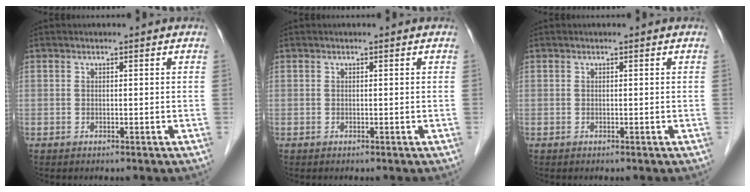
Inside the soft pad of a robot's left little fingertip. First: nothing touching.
{"total": 0.0}
{"total": 0.0}